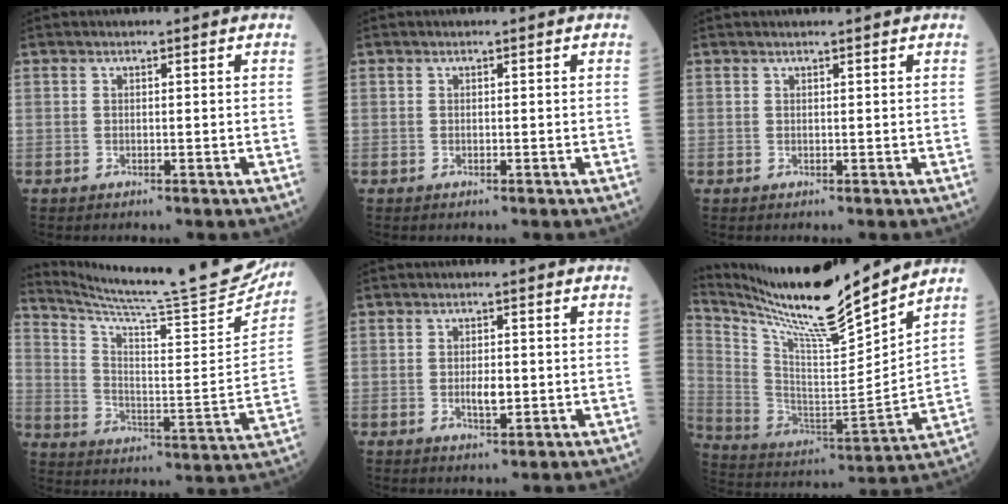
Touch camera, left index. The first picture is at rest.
{"total": 0.0}
{"total": 1.8, "force": [1.7, -0.1, 0.7], "torque": [-0.008, 0.012, 0.023]}
{"total": 24.8, "force": [22.9, 0.0, 9.5], "torque": [-0.162, -0.090, 0.314]}
{"total": 2.7, "force": [-0.3, 1.0, 2.5], "torque": [-0.048, -0.001, -0.002]}
{"total": 19.4, "force": [17.3, -0.5, 8.8], "torque": [-0.179, -0.028, 0.303]}